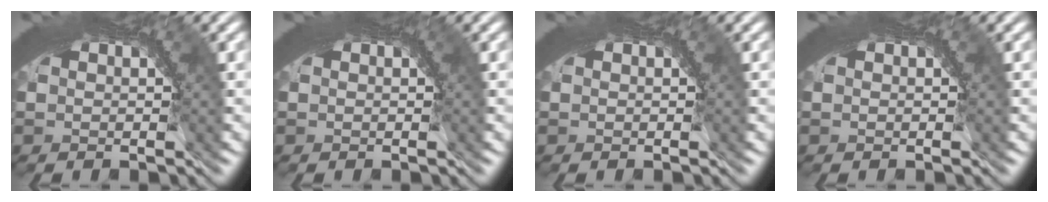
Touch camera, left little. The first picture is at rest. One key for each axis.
{"total": 0.8, "fx": 0.2, "fy": 0.3, "fz": 0.7, "tx": -0.007, "ty": 0.001, "tz": 0.002}
{"total": 0.0}
{"total": 0.0}